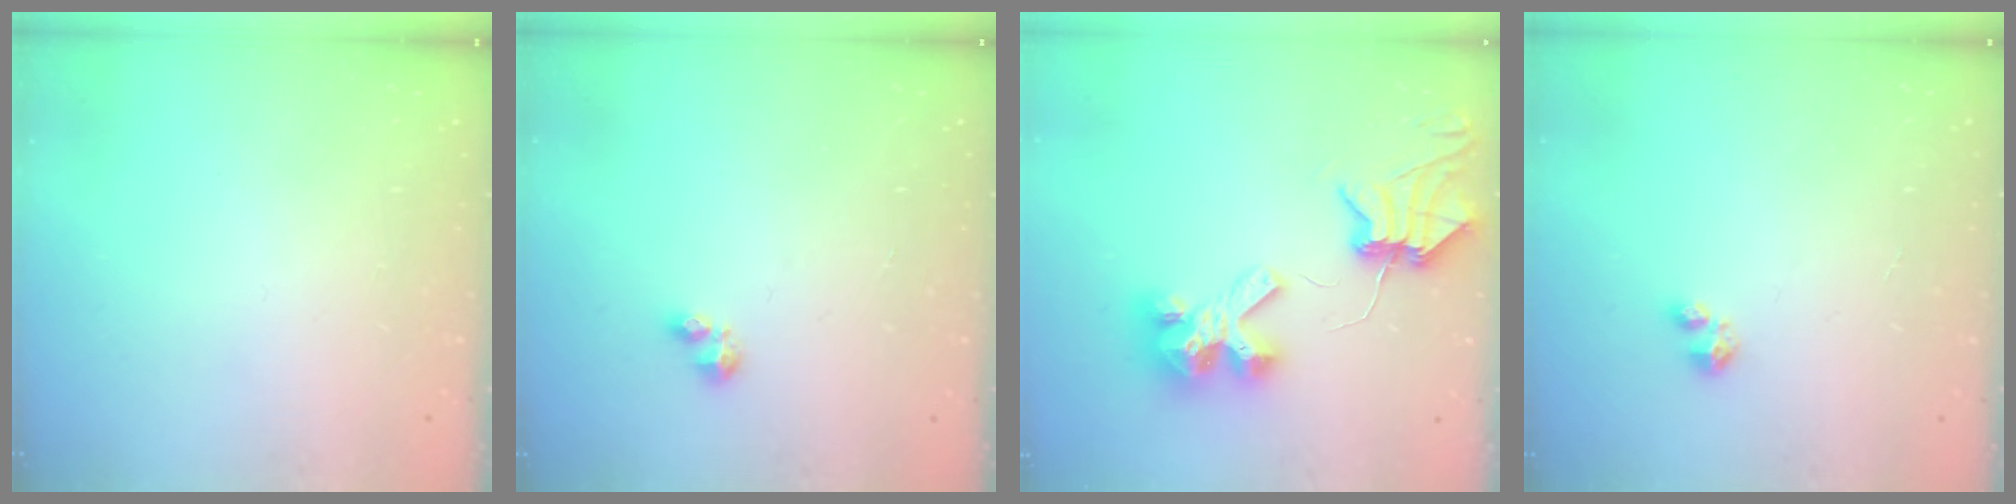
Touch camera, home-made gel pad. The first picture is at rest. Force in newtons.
{"total": 2.8, "press": 2.8, "slide": 0.4}
{"total": 8.5, "press": 8.5, "slide": 0.9}
{"total": 2.7, "press": 2.7, "slide": 0.4}